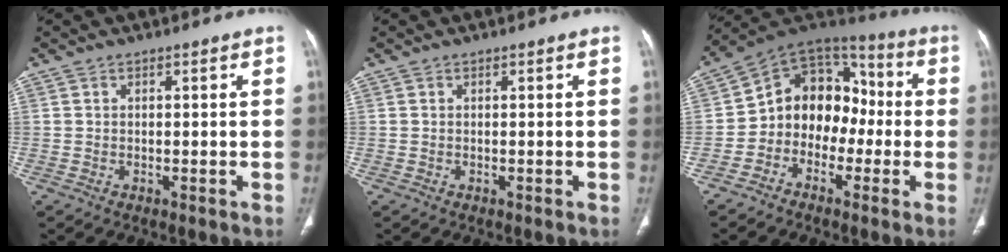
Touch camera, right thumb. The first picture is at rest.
{"total": 0.0}
{"total": 13.5, "force": [-2.4, 10.8, 7.8], "torque": [-0.069, 0.066, -0.057]}